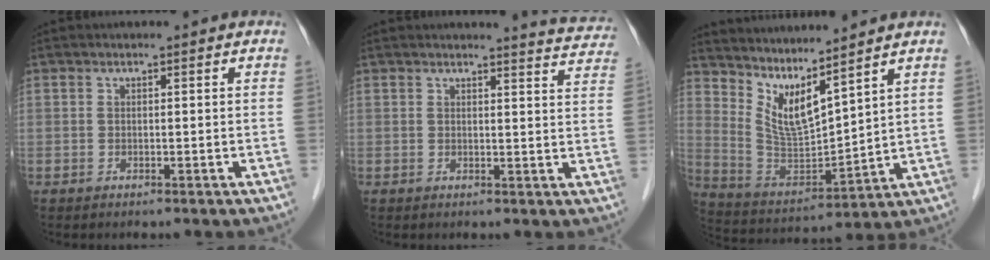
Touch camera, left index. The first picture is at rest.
{"total": 6.7, "force": [6.7, 0.2, 0.4], "torque": [0.000, -0.031, 0.052]}
{"total": 8.4, "force": [6.8, 1.0, 4.8], "torque": [-0.114, -0.017, 0.151]}